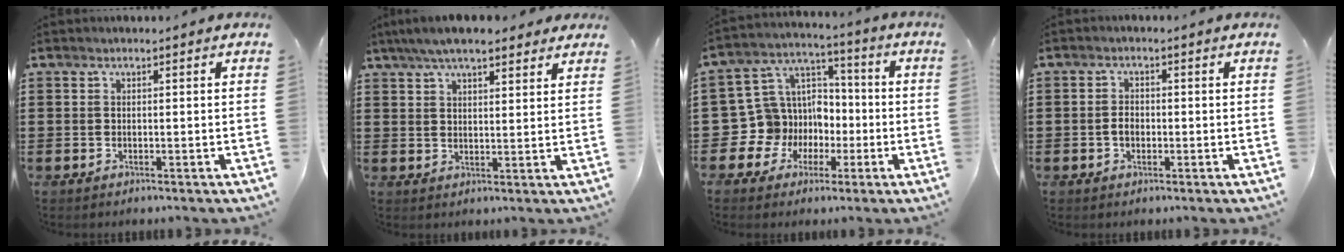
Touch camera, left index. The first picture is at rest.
{"total": 6.2, "force": [5.1, 1.4, 3.1], "torque": [-0.073, -0.004, 0.095]}
{"total": 11.2, "force": [-2.6, 10.6, 2.3], "torque": [-0.095, 0.003, -0.042]}
{"total": 2.1, "force": [-0.3, 1.3, 1.6], "torque": [-0.039, 0.002, -0.010]}